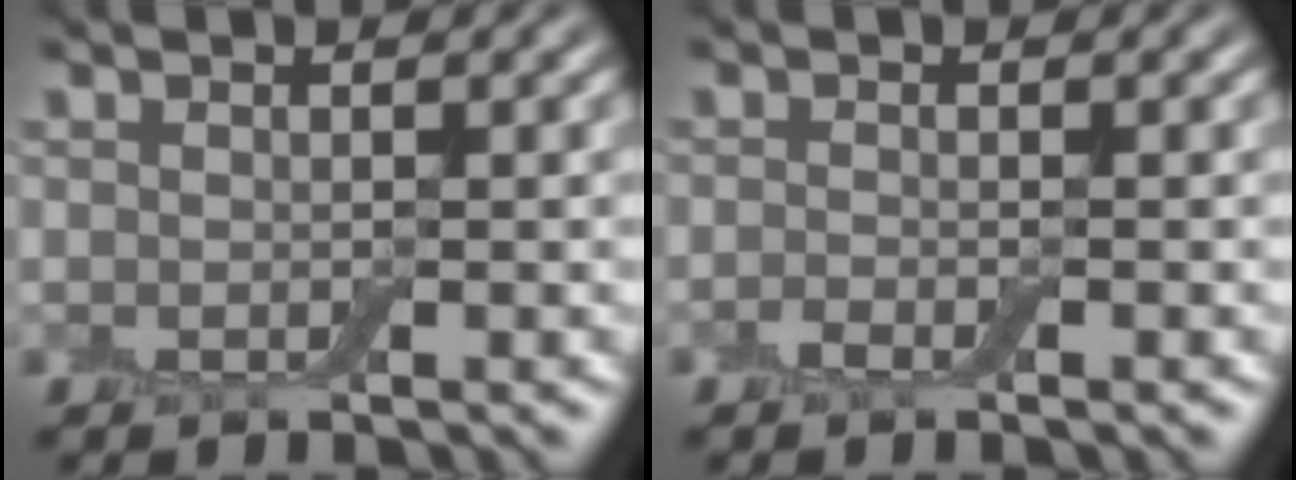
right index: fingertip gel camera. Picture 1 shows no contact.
{"total": 0.8, "force": [-0.6, 0.2, 0.5], "torque": [-0.012, 0.000, -0.013]}